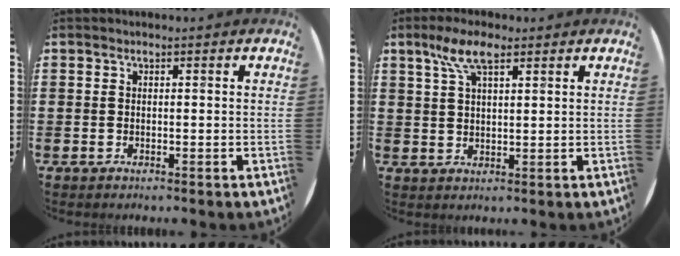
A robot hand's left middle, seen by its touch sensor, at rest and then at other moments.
{"total": 6.0, "force": [3.5, 2.2, 4.4], "torque": [-0.086, 0.007, 0.059]}